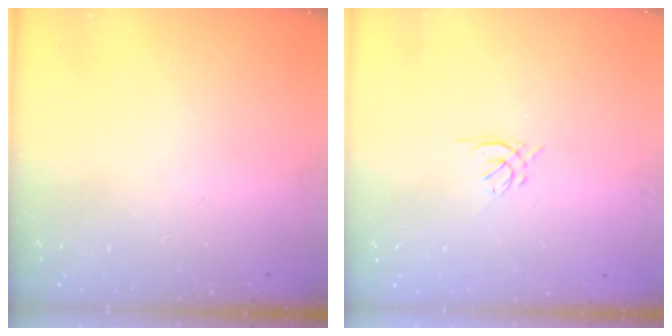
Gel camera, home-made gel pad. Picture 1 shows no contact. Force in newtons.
{"total": 1.3, "press": 1.2, "slide": 0.5}